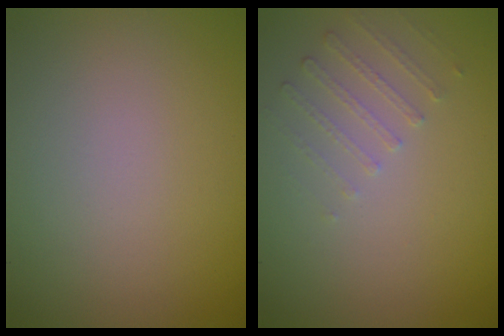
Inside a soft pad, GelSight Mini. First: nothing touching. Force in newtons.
{"total": 1.3, "press": 0.9, "slide": 1.0}